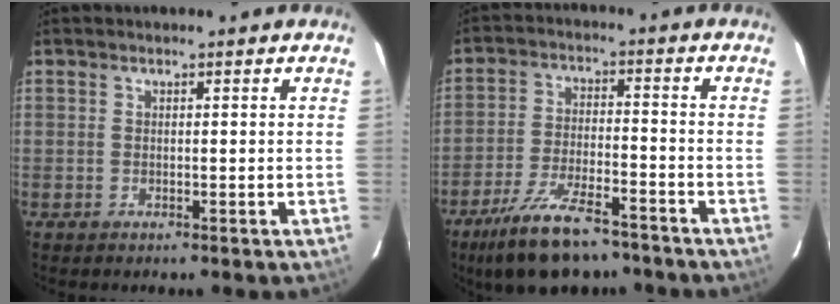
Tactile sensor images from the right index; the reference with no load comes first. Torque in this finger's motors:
{"motor_torque": [1.24, -0.91, 0.53, 0.12]}